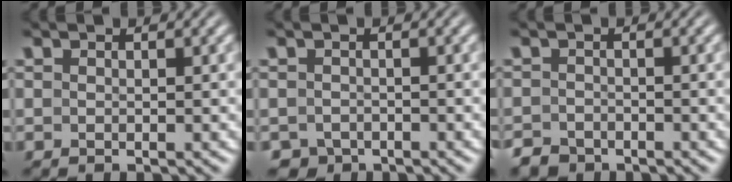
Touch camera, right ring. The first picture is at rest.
{"total": 2.9, "force": [-2.4, 1.6, 0.1], "torque": [-0.006, -0.022, -0.035]}
{"total": 2.6, "force": [-2.4, 0.8, -0.1], "torque": [0.000, -0.019, -0.036]}